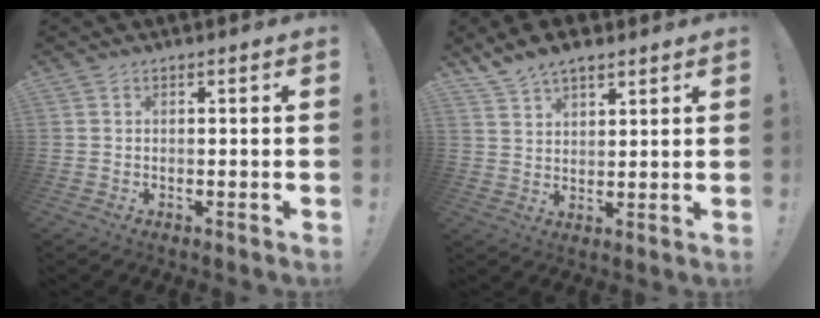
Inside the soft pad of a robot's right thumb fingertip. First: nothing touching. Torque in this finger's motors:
{"motor_torque": [-0.75, 1.04, 0.50, 0.42, 0.05]}